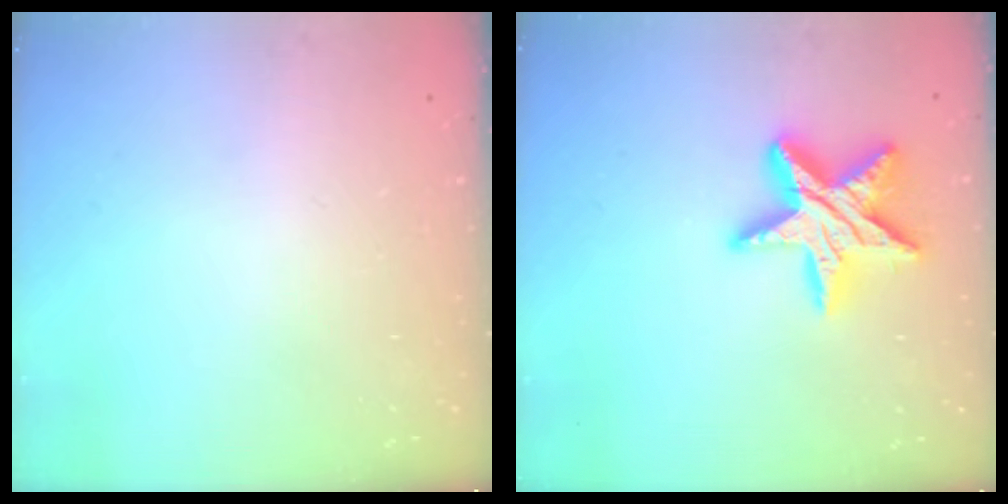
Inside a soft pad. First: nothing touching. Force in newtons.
{"total": 17.4, "press": 17.3, "slide": 1.1}